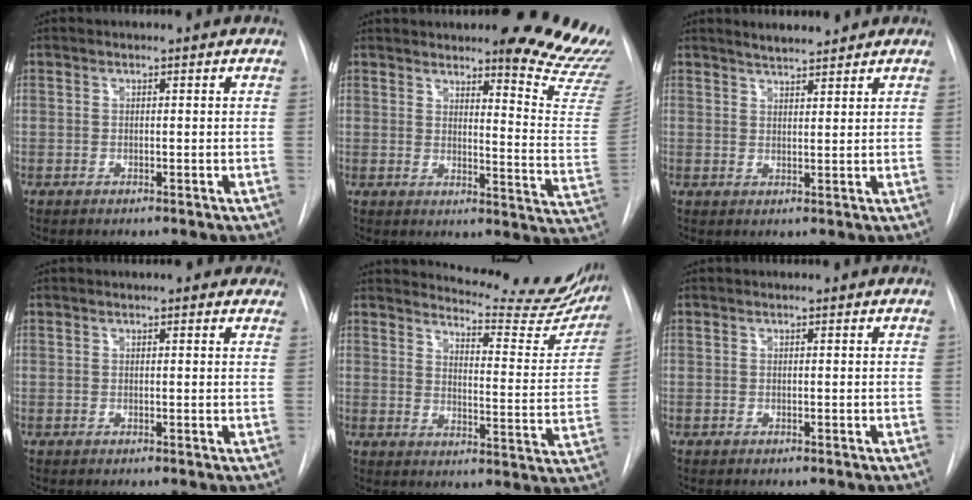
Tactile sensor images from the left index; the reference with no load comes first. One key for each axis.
{"total": 17.9, "fx": 16.5, "fy": 1.3, "fz": 6.9, "tx": -0.071, "ty": -0.111, "tz": 0.175}
{"total": 4.5, "fx": 4.2, "fy": 0.7, "fz": 1.4, "tx": -0.025, "ty": 0.013, "tz": 0.067}
{"total": 5.5, "fx": 4.8, "fy": 1.5, "fz": 2.3, "tx": -0.023, "ty": 0.012, "tz": 0.045}
{"total": 18.5, "fx": 17.5, "fy": 3.1, "fz": 5.1, "tx": -0.056, "ty": -0.085, "tz": 0.195}
{"total": 0.0}